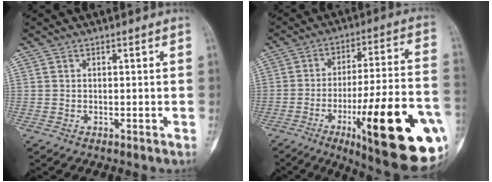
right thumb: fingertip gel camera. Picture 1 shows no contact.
{"total": 28.5, "force": [-9.9, 6.7, 25.9], "torque": [-0.329, 0.021, -0.134]}